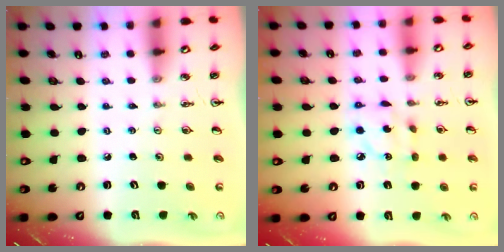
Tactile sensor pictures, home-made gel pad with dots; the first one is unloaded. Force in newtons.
{"total": 7.5, "press": 7.5, "slide": 0.2}